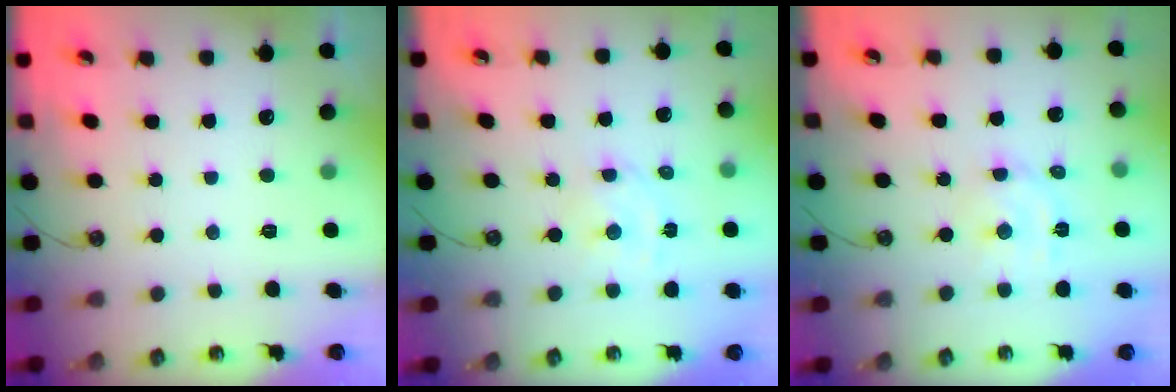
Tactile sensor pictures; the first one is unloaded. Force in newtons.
{"total": 3.0, "press": 3.0, "slide": 0.3}
{"total": 6.6, "press": 6.5, "slide": 1.0}